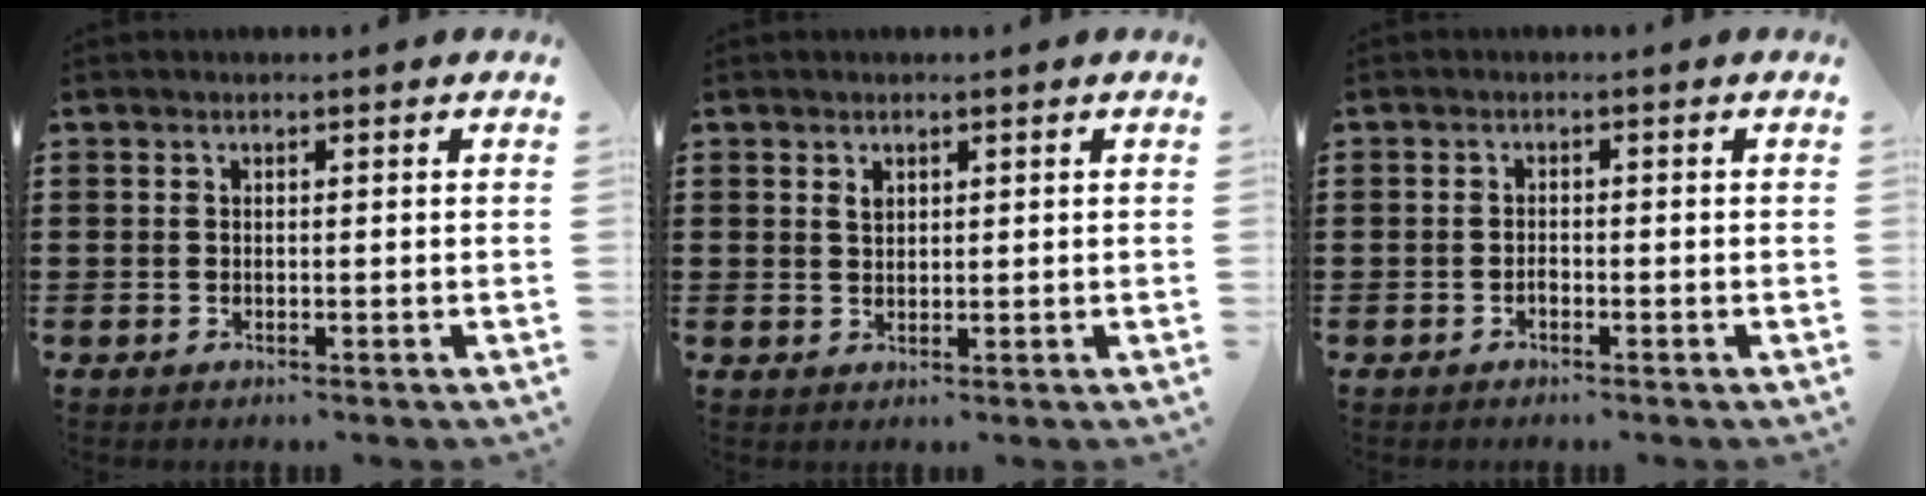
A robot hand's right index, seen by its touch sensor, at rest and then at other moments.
{"total": 1.3, "force": [0.7, 0.9, 0.7], "torque": [-0.015, 0.003, 0.014]}
{"total": 1.0, "force": [-0.7, 0.5, 0.4], "torque": [-0.010, -0.002, -0.012]}